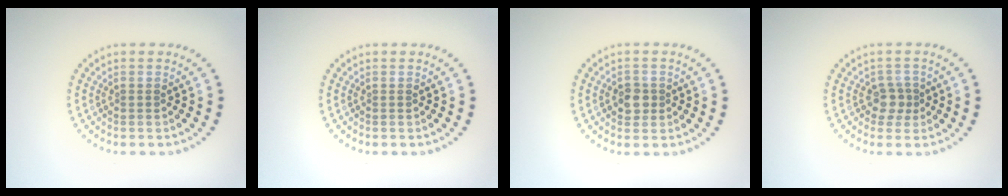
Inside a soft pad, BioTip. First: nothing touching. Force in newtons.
{"total": 0.0}
{"total": 2.0, "press": 1.9, "slide": 0.4}
{"total": 1.9, "press": 1.5, "slide": 1.1}